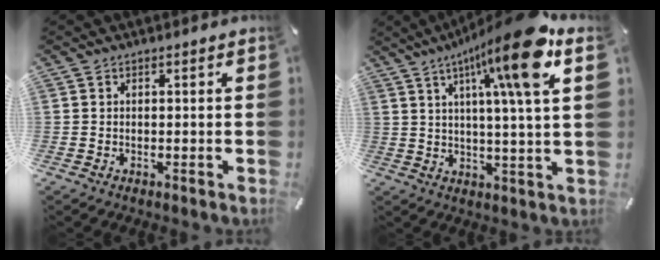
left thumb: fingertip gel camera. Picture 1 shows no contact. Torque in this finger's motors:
{"motor_torque": [0.98, 1.32, 1.87, -0.90, 0.54]}